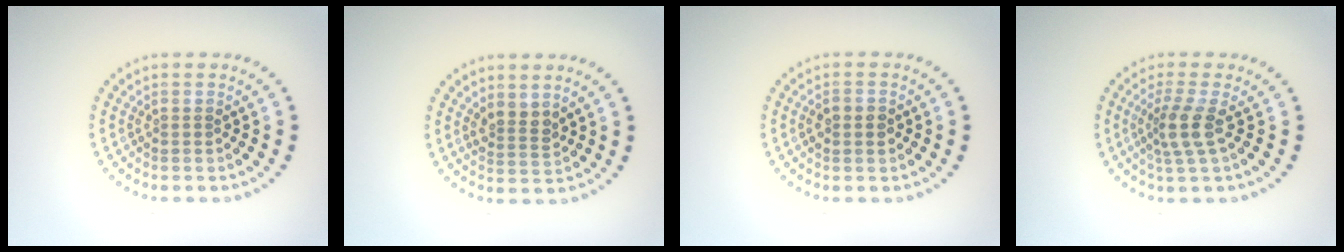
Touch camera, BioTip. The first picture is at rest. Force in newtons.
{"total": 2.1, "press": 1.7, "slide": 1.2}
{"total": 2.3, "press": 2.3, "slide": 0.1}
{"total": 2.7, "press": 2.1, "slide": 1.7}